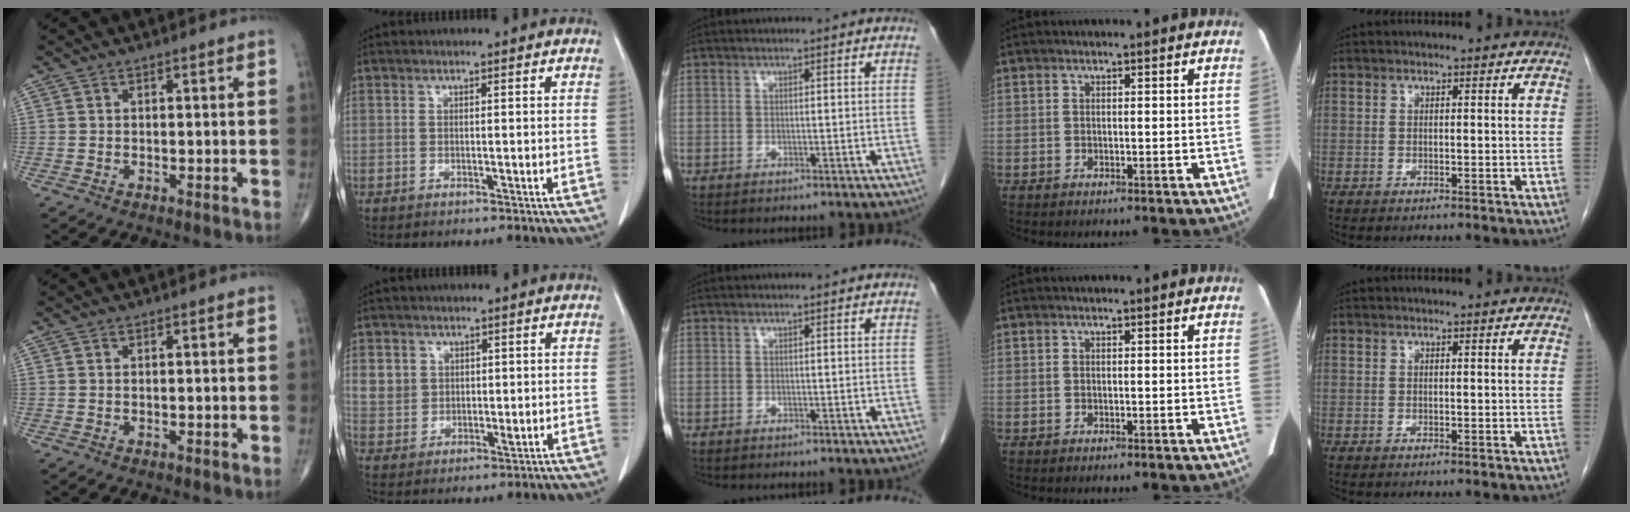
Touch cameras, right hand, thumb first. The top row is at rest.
{"index": {"total": 5.1, "force": [1.9, 4.6, 1.4], "torque": [-0.022, -0.002, 0.041]}}